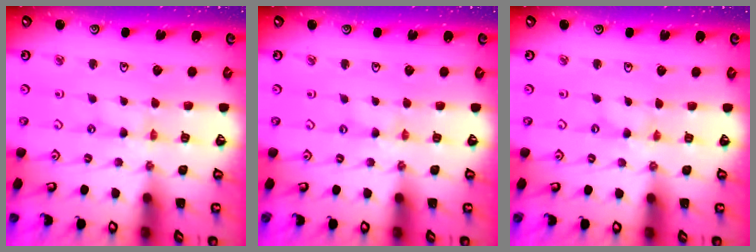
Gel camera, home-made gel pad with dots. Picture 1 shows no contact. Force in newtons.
{"total": 0.0}
{"total": 0.0}